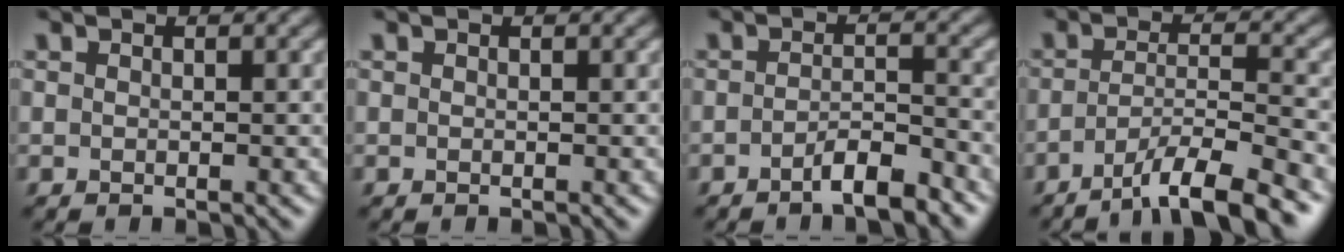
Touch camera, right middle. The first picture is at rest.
{"total": 0.0}
{"total": 3.3, "force": [-2.2, 0.7, 2.3], "torque": [-0.038, 0.005, -0.043]}
{"total": 7.4, "force": [-5.0, 1.6, 5.3], "torque": [-0.075, 0.001, -0.083]}